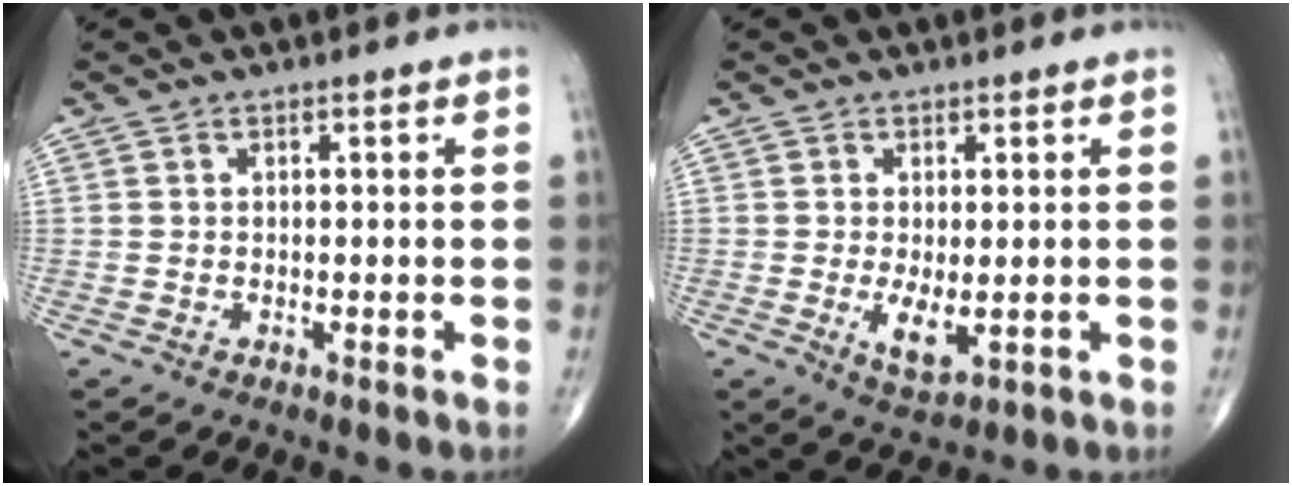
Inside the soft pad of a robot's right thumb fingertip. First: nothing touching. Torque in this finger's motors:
{"motor_torque": [0.27, 0.54, 0.35, 0.21, 0.04]}